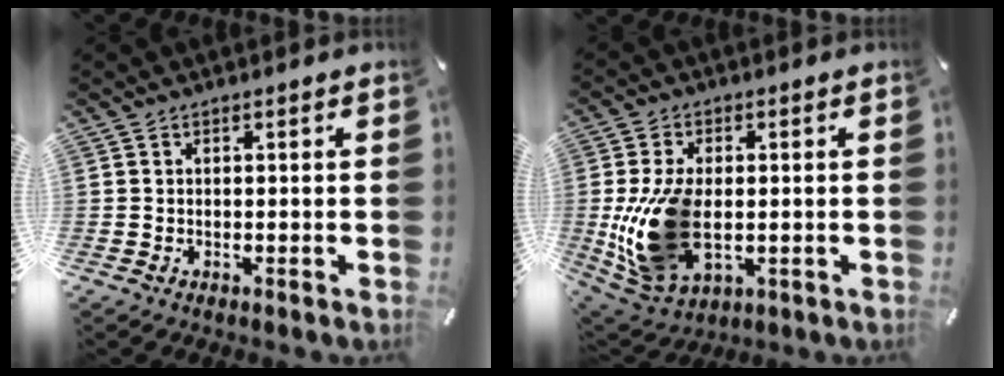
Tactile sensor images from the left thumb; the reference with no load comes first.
{"total": 16.1, "force": [-1.3, 10.1, 12.4], "torque": [-0.272, -0.013, -0.021]}